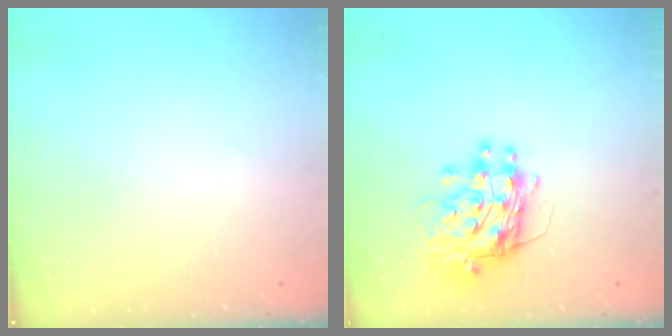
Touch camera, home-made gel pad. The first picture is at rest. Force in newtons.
{"total": 11.7, "press": 11.6, "slide": 1.2}